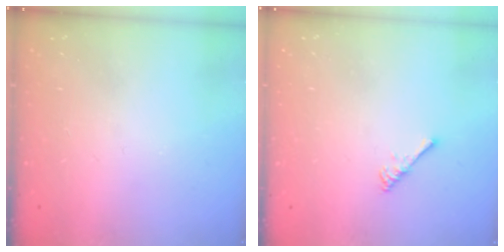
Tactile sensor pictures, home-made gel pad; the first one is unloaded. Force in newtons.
{"total": 2.7, "press": 2.6, "slide": 0.5}